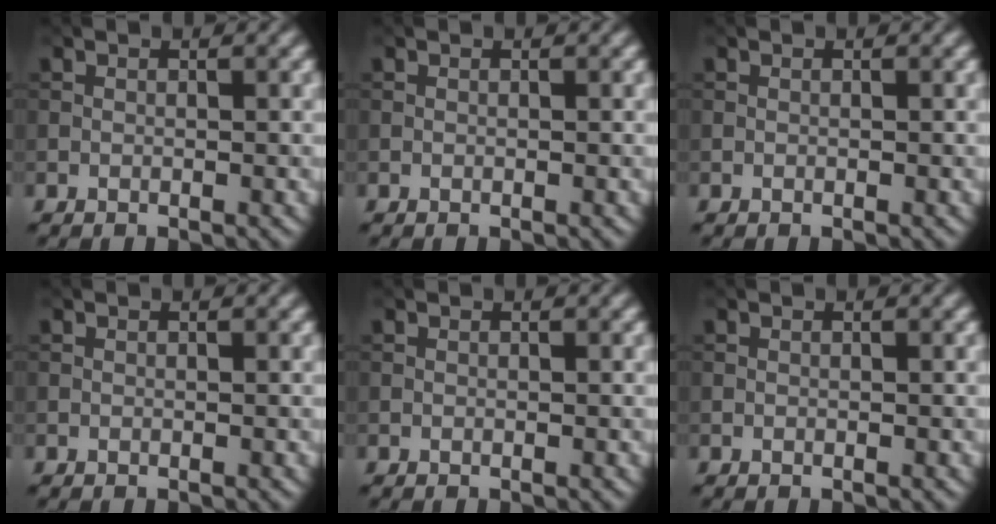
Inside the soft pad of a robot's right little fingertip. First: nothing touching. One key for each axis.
{"total": 0.0}
{"total": 0.0}
{"total": 0.0}
{"total": 0.0}
{"total": 0.0}